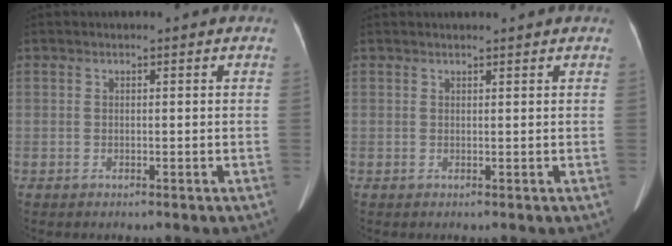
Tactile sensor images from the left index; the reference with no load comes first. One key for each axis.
{"total": 3.2, "fx": 3.0, "fy": 0.1, "fz": 1.0, "tx": -0.013, "ty": 0.021, "tz": 0.036}